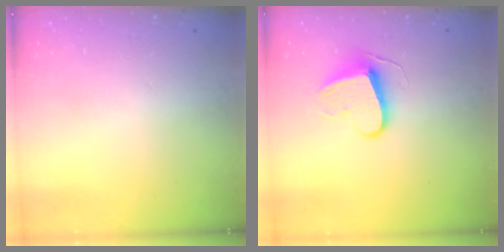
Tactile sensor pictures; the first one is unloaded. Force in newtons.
{"total": 9.4, "press": 9.4, "slide": 0.9}